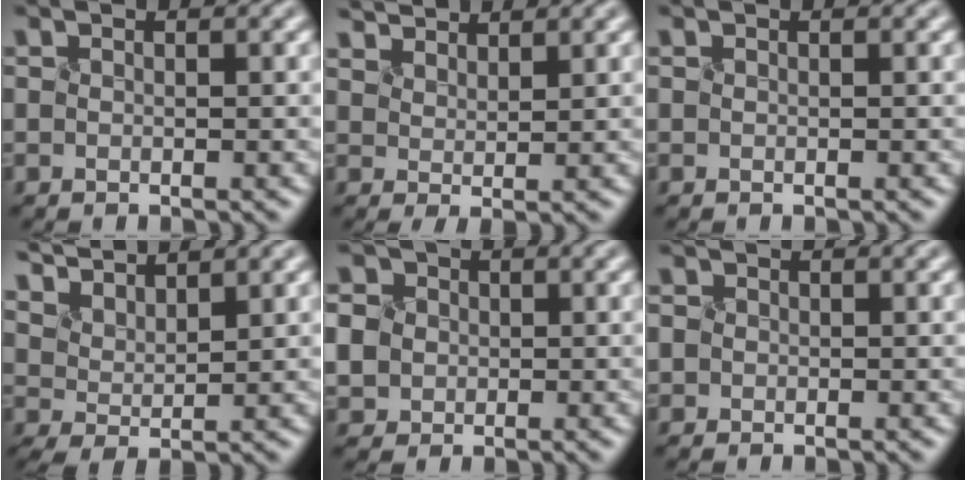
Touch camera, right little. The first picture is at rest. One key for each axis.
{"total": 3.0, "fx": 2.8, "fy": 0.6, "fz": 0.9, "tx": -0.030, "ty": -0.011, "tz": 0.058}
{"total": 0.0}
{"total": 4.5, "fx": 4.0, "fy": 1.0, "fz": 1.8, "tx": -0.054, "ty": -0.003, "tz": 0.082}
{"total": 6.8, "fx": 1.5, "fy": 6.1, "fz": 2.6, "tx": -0.076, "ty": 0.025, "tz": 0.012}
{"total": 1.8, "fx": 0.5, "fy": 1.6, "fz": 0.6, "tx": 0.003, "ty": 0.010, "tz": -0.002}